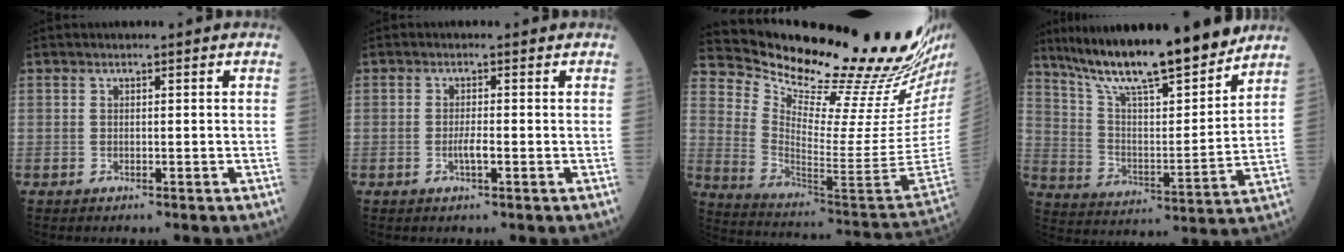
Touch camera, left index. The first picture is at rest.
{"total": 1.6, "force": [-0.7, 0.2, 1.5], "torque": [-0.029, -0.004, -0.011]}
{"total": 26.3, "force": [23.3, -0.7, 12.2], "torque": [-0.209, -0.119, 0.334]}
{"total": 18.9, "force": [16.0, 2.1, 9.9], "torque": [-0.167, -0.005, 0.270]}